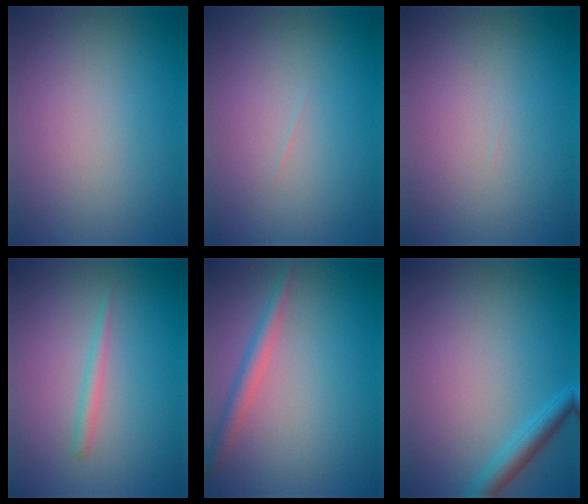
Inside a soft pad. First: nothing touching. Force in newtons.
{"total": 0.0}
{"total": 0.0}
{"total": 1.2, "press": 1.2, "slide": 0.0}
{"total": 2.2, "press": 2.2, "slide": 0.1}
{"total": 2.3, "press": 2.3, "slide": 0.2}